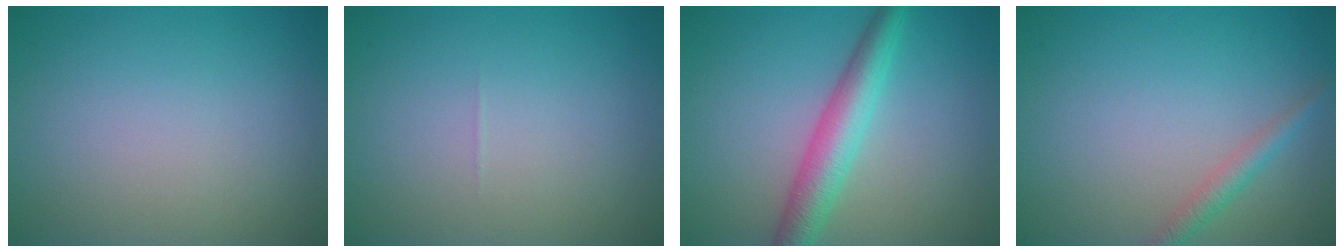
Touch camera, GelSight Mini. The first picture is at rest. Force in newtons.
{"total": 0.0}
{"total": 4.4, "press": 4.4, "slide": 0.1}
{"total": 1.8, "press": 1.8, "slide": 0.1}